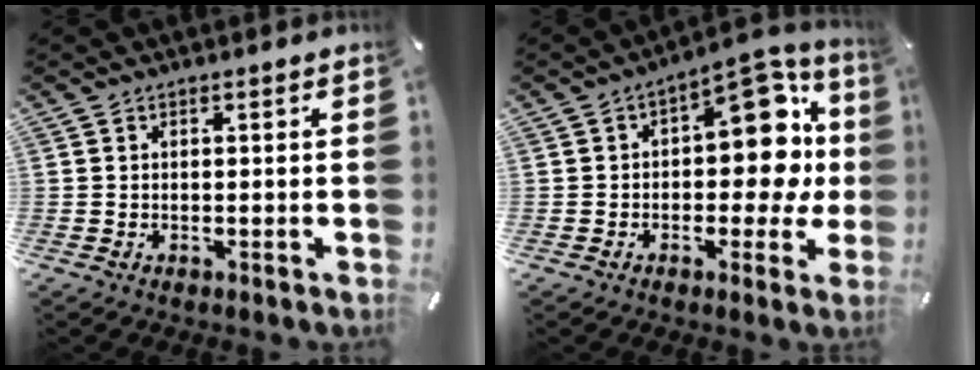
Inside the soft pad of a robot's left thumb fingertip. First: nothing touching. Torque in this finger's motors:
{"motor_torque": [1.85, 1.80, 0.67, 0.36, 0.34]}